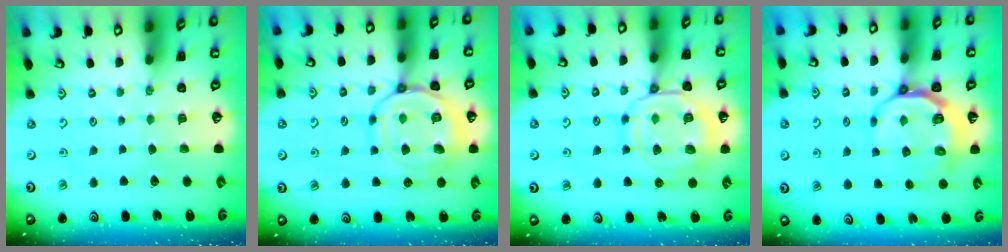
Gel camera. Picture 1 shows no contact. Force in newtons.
{"total": 15.2, "press": 15.1, "slide": 1.4}
{"total": 13.0, "press": 13.0, "slide": 1.4}
{"total": 8.1, "press": 7.4, "slide": 3.4}